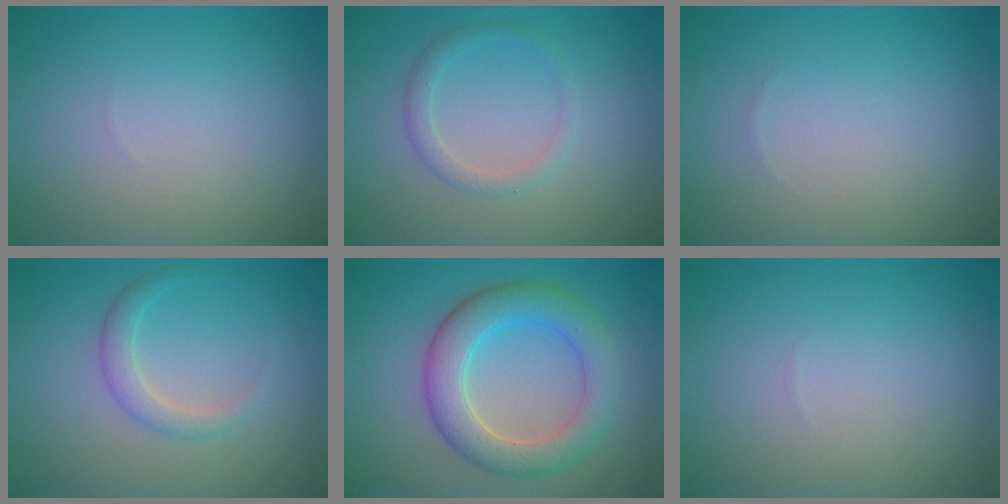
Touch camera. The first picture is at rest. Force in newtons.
{"total": 1.7, "press": 1.7, "slide": 0.0}
{"total": 0.0}
{"total": 1.9, "press": 1.9, "slide": 0.1}
{"total": 5.7, "press": 5.7, "slide": 0.1}
{"total": 0.0}